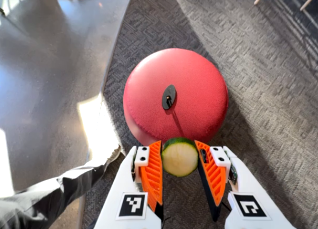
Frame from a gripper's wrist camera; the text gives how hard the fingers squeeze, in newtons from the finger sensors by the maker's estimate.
{"total": 12.9, "left": 12.9, "right": 13.0}